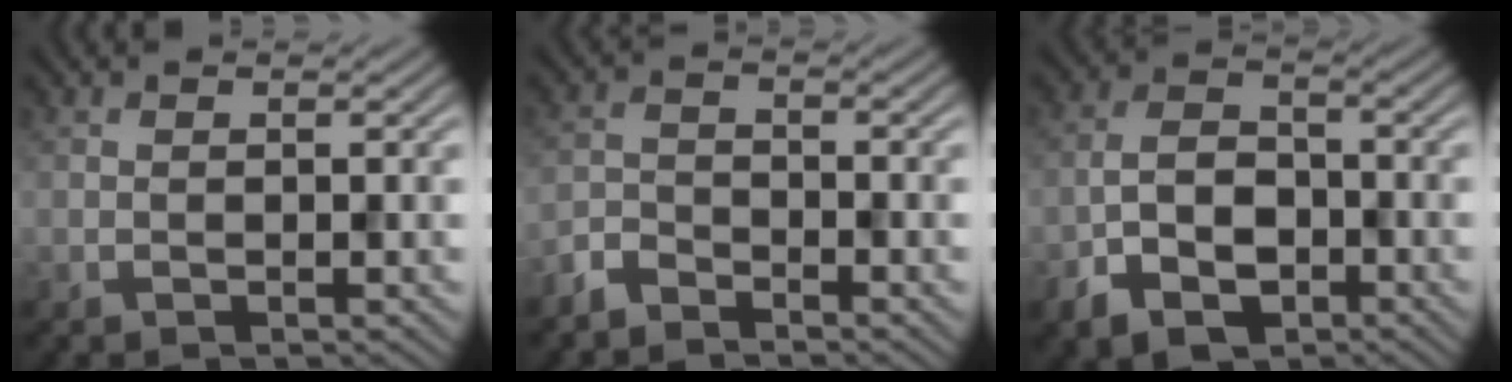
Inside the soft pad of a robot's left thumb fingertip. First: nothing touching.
{"total": 3.1, "force": [-2.8, 0.9, 0.8], "torque": [-0.017, -0.004, -0.070]}
{"total": 6.6, "force": [-3.5, 4.0, 4.0], "torque": [-0.083, -0.004, -0.073]}